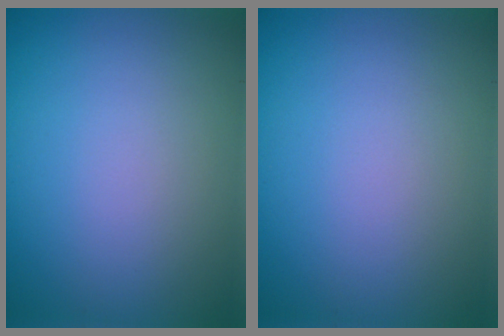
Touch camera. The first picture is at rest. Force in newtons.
{"total": 0.0}